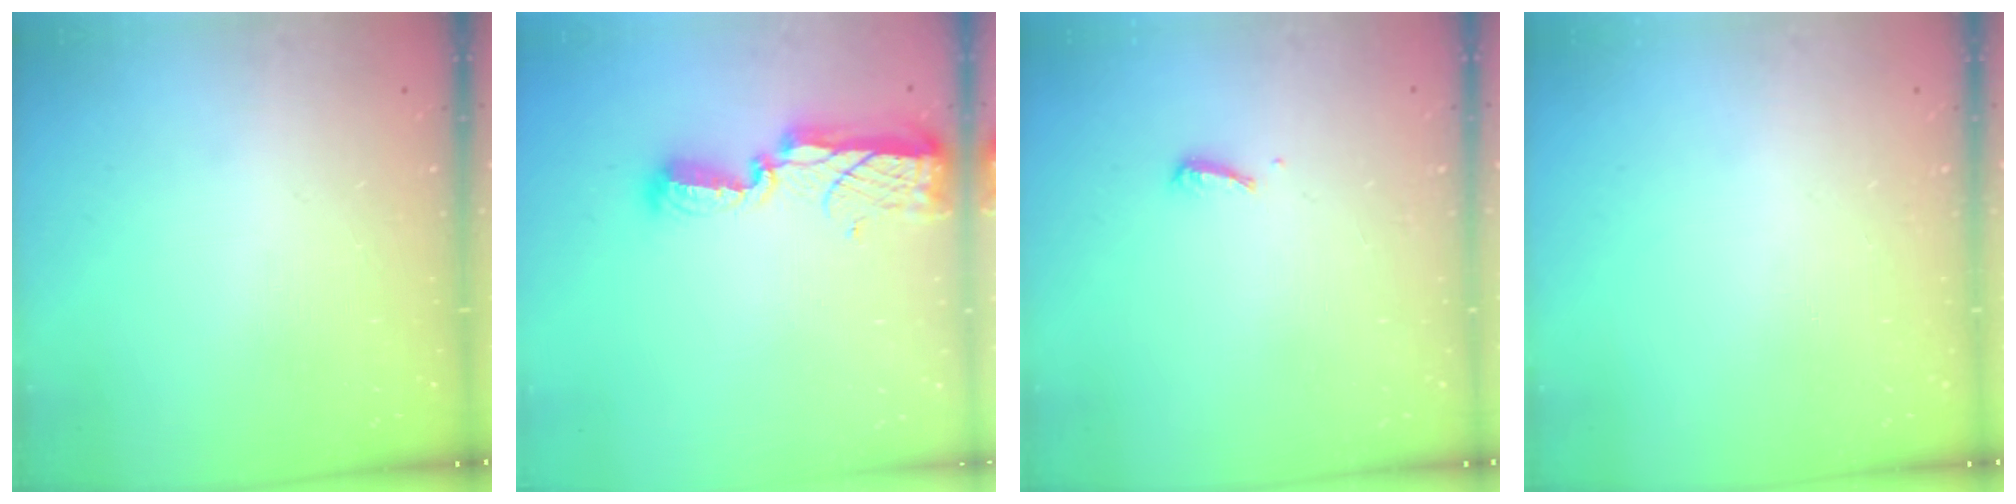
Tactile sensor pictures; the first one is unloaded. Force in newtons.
{"total": 8.7, "press": 8.6, "slide": 0.8}
{"total": 7.1, "press": 7.0, "slide": 0.8}
{"total": 0.0}